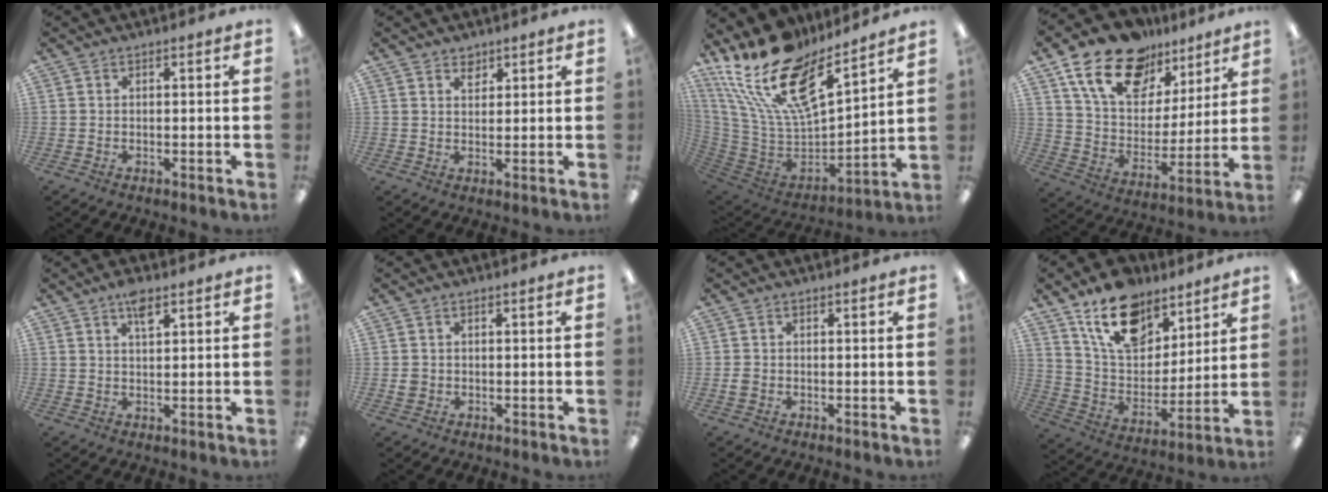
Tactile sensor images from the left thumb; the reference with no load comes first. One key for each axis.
{"total": 2.6, "fx": 2.1, "fy": 1.5, "fz": 0.6, "tx": 0.003, "ty": -0.009, "tz": 0.036}
{"total": 24.1, "fx": 16.4, "fy": 10.3, "fz": 14.4, "tx": -0.267, "ty": -0.104, "tz": 0.292}
{"total": 18.6, "fx": 12.2, "fy": 11.0, "fz": 8.7, "tx": -0.162, "ty": -0.060, "tz": 0.222}
{"total": 4.6, "fx": 2.9, "fy": 1.7, "fz": 3.0, "tx": -0.052, "ty": -0.003, "tz": 0.048}
{"total": 2.0, "fx": -0.1, "fy": 1.8, "fz": 0.7, "tx": -0.004, "ty": 0.002, "tz": -0.006}
{"total": 1.6, "fx": -0.4, "fy": 1.3, "fz": 0.9, "tx": -0.015, "ty": 0.004, "tz": -0.007}
{"total": 17.9, "fx": 12.3, "fy": 10.0, "fz": 8.3, "tx": -0.143, "ty": -0.065, "tz": 0.224}